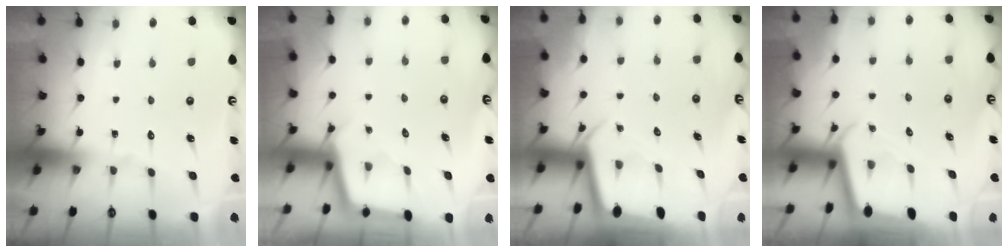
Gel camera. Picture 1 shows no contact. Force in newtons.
{"total": 2.5, "press": 2.5, "slide": 0.1}
{"total": 2.4, "press": 2.4, "slide": 0.1}
{"total": 2.1, "press": 2.1, "slide": 0.2}